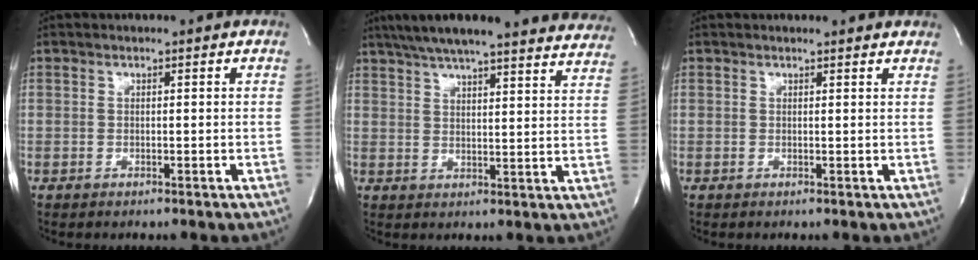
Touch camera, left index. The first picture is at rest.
{"total": 29.8, "force": [26.5, 3.7, 13.2], "torque": [-0.213, -0.030, 0.322]}
{"total": 3.7, "force": [3.6, 0.6, 0.7], "torque": [-0.014, 0.008, 0.031]}